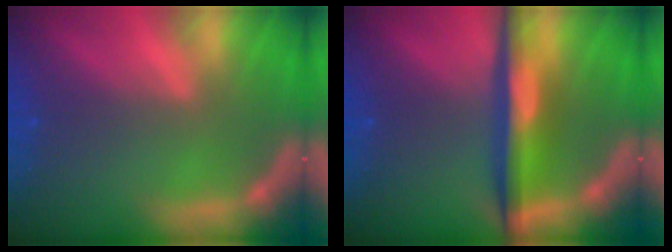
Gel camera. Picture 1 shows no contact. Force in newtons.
{"total": 6.0}